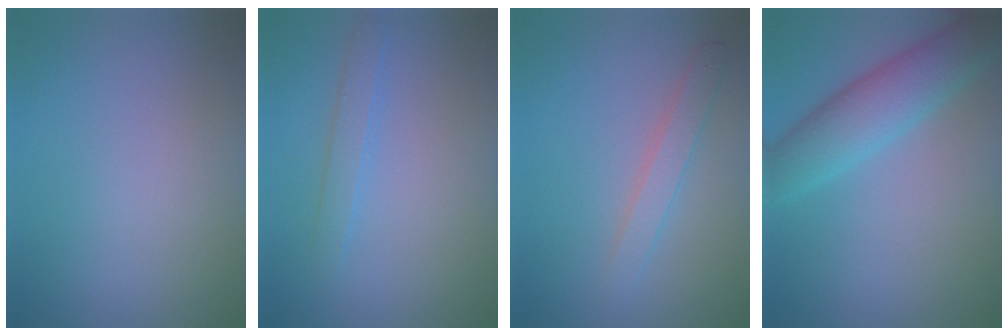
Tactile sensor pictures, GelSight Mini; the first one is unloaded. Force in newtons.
{"total": 1.6, "press": 1.6, "slide": 0.1}
{"total": 2.1, "press": 2.1, "slide": 0.0}
{"total": 5.6, "press": 5.6, "slide": 0.2}